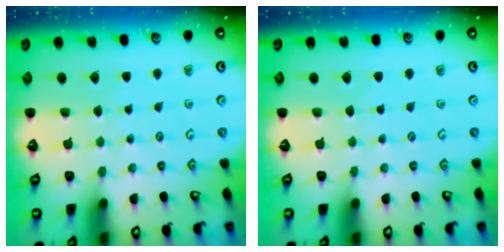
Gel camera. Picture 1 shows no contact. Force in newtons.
{"total": 0.0}